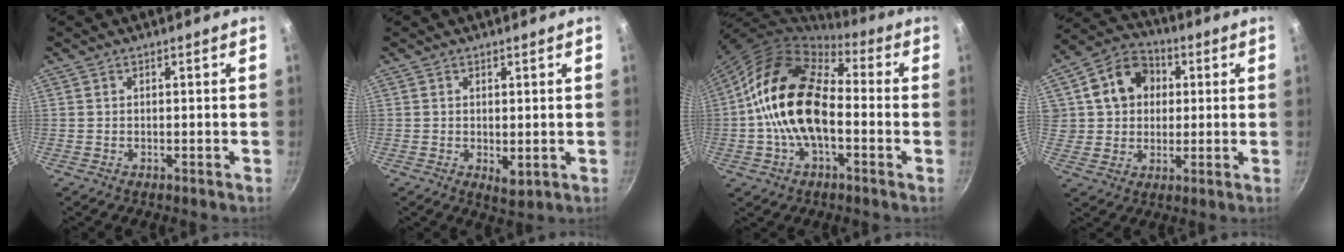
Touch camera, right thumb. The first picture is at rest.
{"total": 2.9, "force": [0.2, 1.7, 2.4], "torque": [-0.036, -0.010, 0.005]}
{"total": 17.6, "force": [-1.5, 10.6, 14.0], "torque": [-0.221, 0.034, -0.044]}
{"total": 12.4, "force": [2.8, 10.6, 5.8], "torque": [-0.071, 0.019, 0.041]}